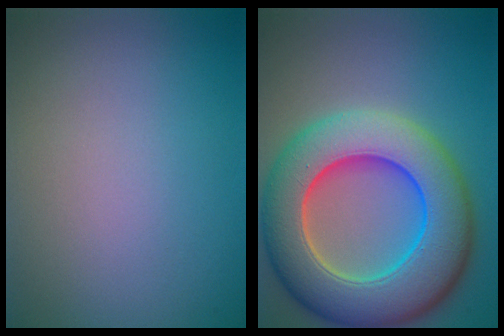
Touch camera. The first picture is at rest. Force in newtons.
{"total": 11.4, "press": 11.4, "slide": 0.6}